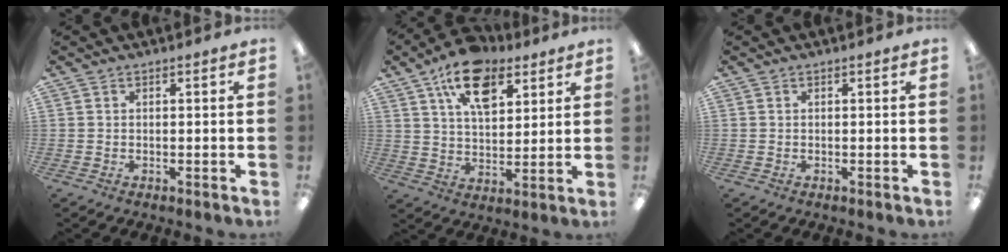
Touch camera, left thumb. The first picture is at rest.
{"total": 14.6, "force": [8.8, 7.8, 8.6], "torque": [-0.139, -0.031, 0.158]}
{"total": 0.0}